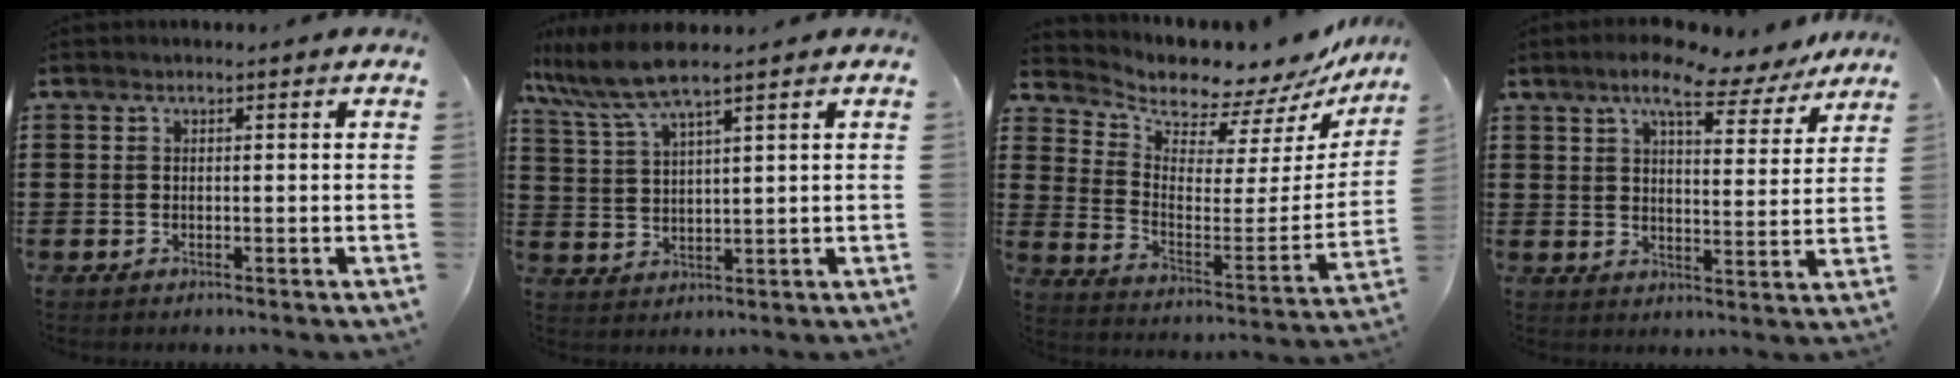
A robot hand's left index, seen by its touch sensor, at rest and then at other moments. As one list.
[{"total": 6.9, "force": [5.4, 0.7, 4.2], "torque": [-0.107, -0.017, 0.093]}, {"total": 5.9, "force": [5.7, 1.5, 0.3], "torque": [-0.032, -0.069, 0.093]}, {"total": 8.8, "force": [7.0, 1.9, 5.0], "torque": [-0.093, -0.021, 0.120]}]